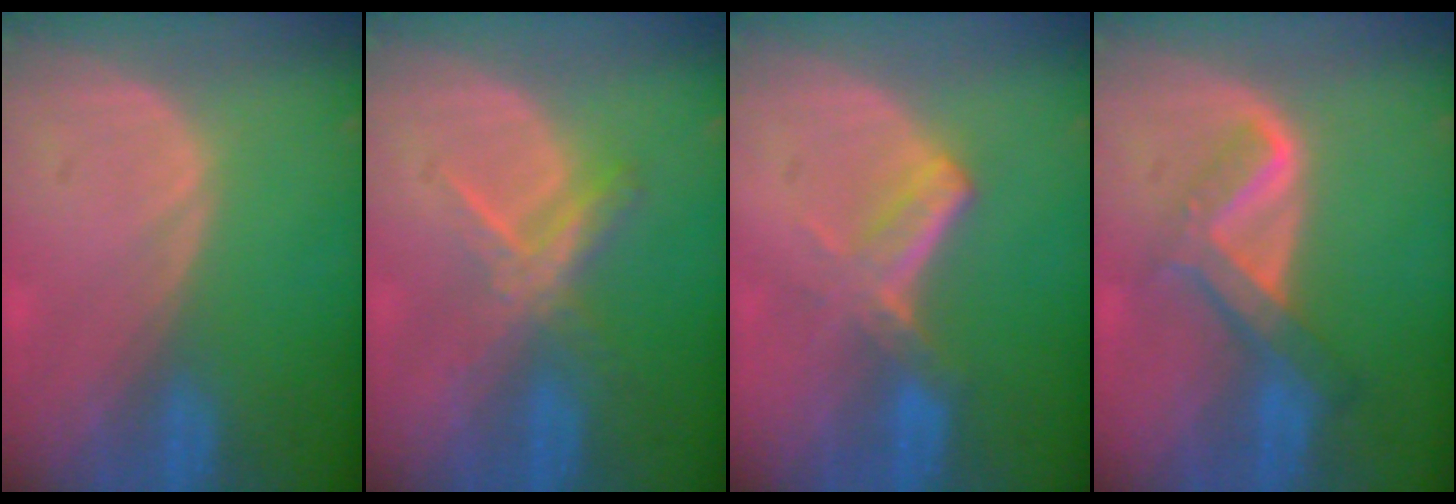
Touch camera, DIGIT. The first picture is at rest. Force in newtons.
{"total": 5.5, "press": 5.1, "slide": 2.1}
{"total": 5.8, "press": 5.1, "slide": 2.9}
{"total": 6.8, "press": 5.7, "slide": 3.7}